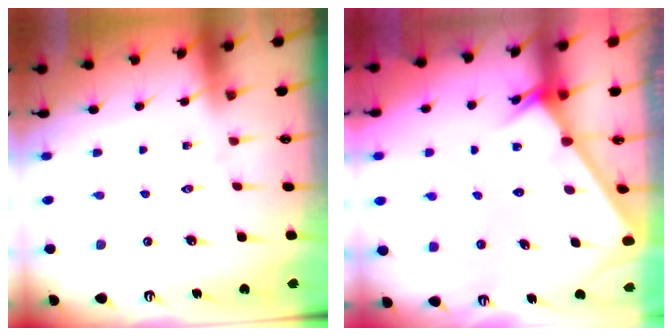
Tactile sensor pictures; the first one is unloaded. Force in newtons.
{"total": 2.7, "press": 2.7, "slide": 0.0}